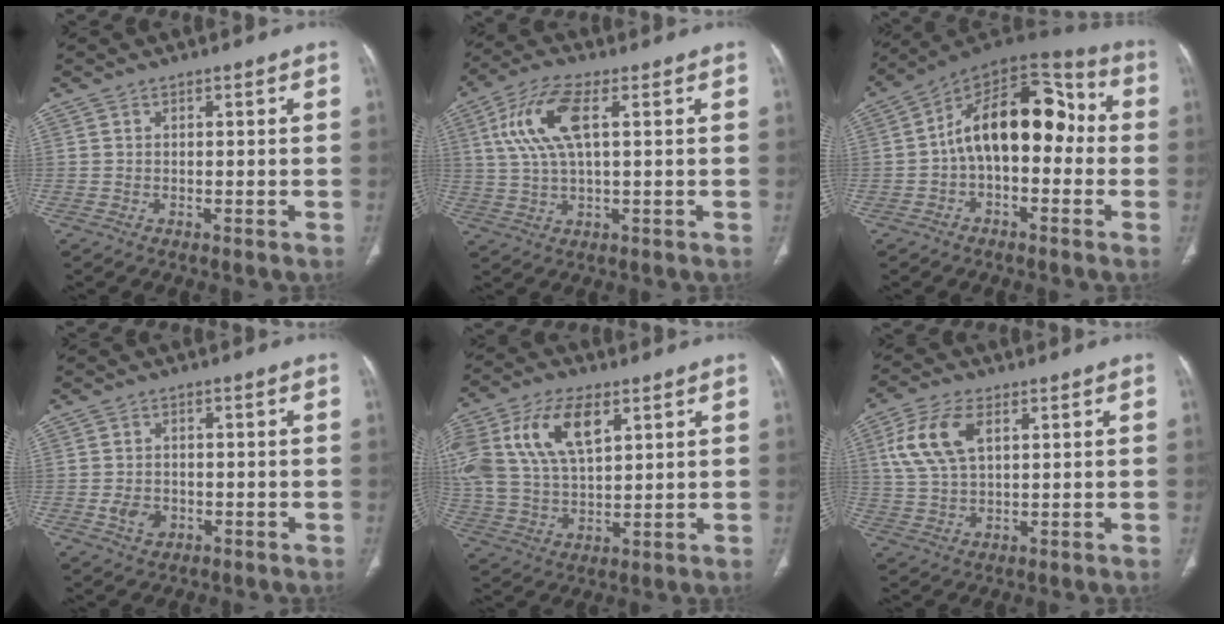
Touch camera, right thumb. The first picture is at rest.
{"total": 10.8, "force": [3.0, 4.0, 9.5], "torque": [-0.215, 0.009, 0.061]}
{"total": 17.7, "force": [-0.5, 10.3, 14.4], "torque": [-0.191, 0.056, -0.022]}
{"total": 3.8, "force": [-1.0, 2.9, 2.2], "torque": [-0.031, 0.003, -0.012]}
{"total": 18.5, "force": [7.1, 10.1, 13.8], "torque": [-0.289, -0.006, 0.137]}
{"total": 10.2, "force": [3.5, 5.5, 7.8], "torque": [-0.167, 0.003, 0.073]}